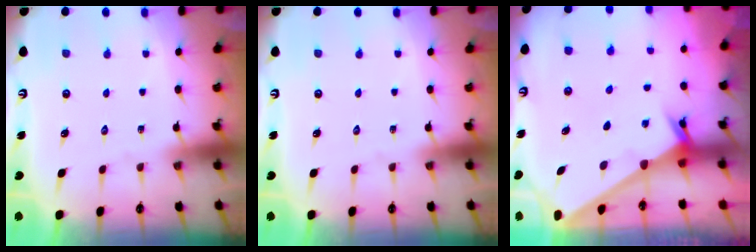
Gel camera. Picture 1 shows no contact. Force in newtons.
{"total": 0.0}
{"total": 2.4, "press": 2.3, "slide": 0.2}